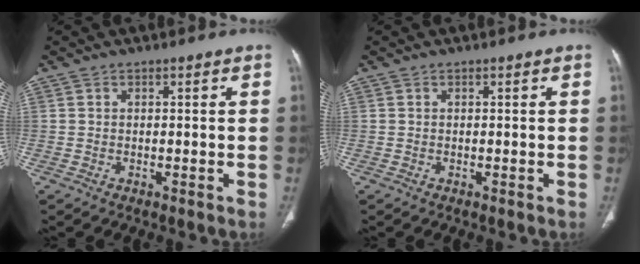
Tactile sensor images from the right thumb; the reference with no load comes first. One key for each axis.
{"total": 0.0}